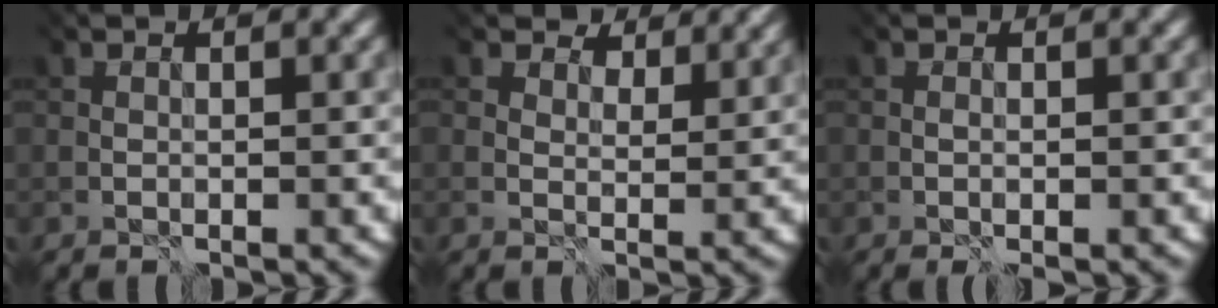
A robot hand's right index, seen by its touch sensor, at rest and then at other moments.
{"total": 5.3, "force": [4.3, 2.0, 2.3], "torque": [-0.036, -0.006, 0.080]}
{"total": 1.0, "force": [-0.7, 0.3, 0.6], "torque": [-0.005, 0.005, -0.007]}